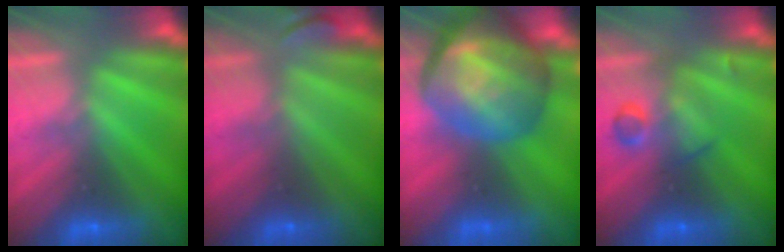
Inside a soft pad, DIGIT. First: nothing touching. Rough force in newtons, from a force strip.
{"total": 2.3}
{"total": 8.8}
{"total": 2.8}